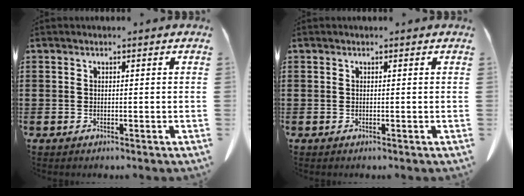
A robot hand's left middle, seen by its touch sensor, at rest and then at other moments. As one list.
[{"total": 0.0}]